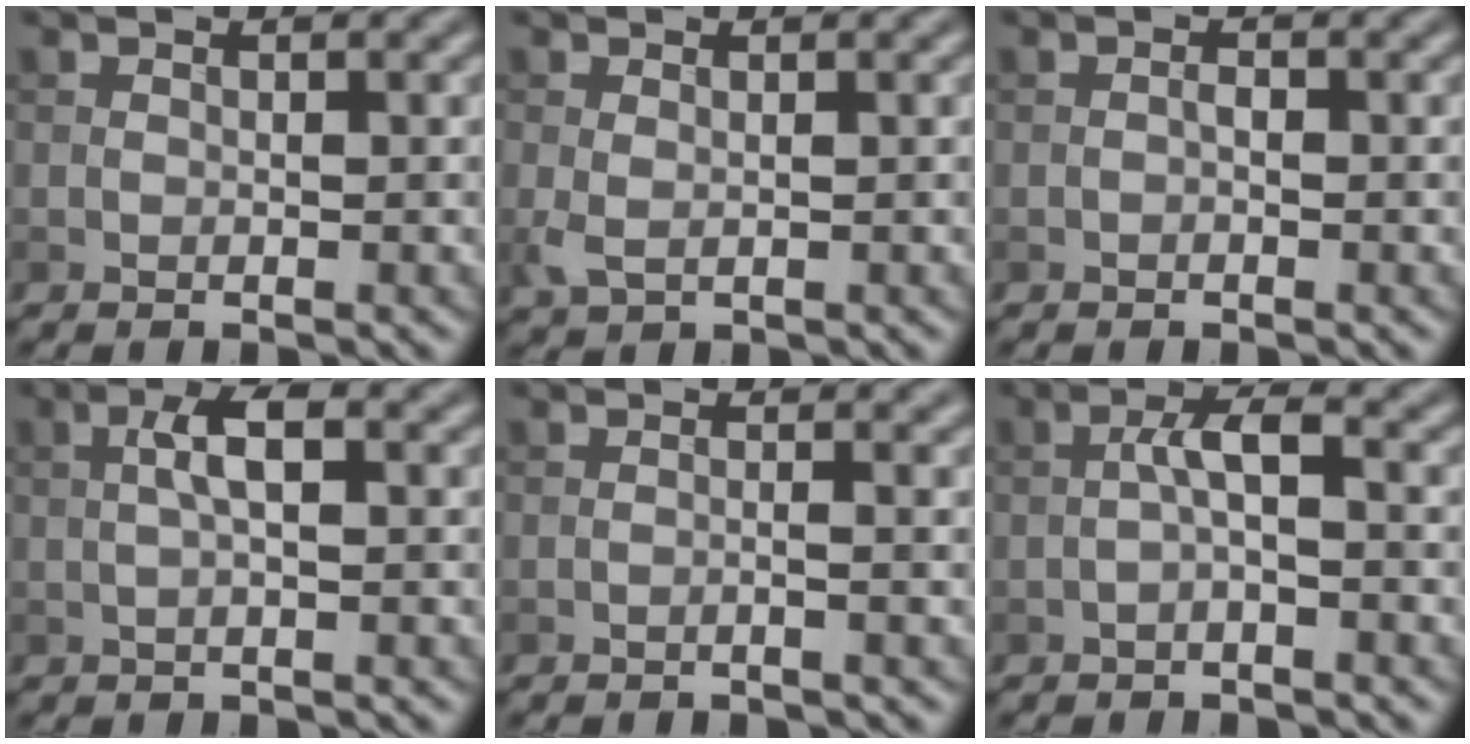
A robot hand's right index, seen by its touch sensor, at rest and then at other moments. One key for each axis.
{"total": 1.6, "fx": 0.0, "fy": 0.9, "fz": 1.3, "tx": -0.034, "ty": -0.004, "tz": 0.001}
{"total": 0.6, "fx": -0.2, "fy": 0.3, "fz": 0.5, "tx": -0.008, "ty": 0.002, "tz": -0.005}
{"total": 2.9, "fx": 0.3, "fy": 0.8, "fz": 2.7, "tx": -0.055, "ty": 0.010, "tz": 0.002}
{"total": 1.5, "fx": -0.2, "fy": 0.4, "fz": 1.4, "tx": -0.016, "ty": -0.001, "tz": -0.016}
{"total": 2.5, "fx": -0.5, "fy": 0.5, "fz": 2.4, "tx": -0.046, "ty": 0.012, "tz": -0.014}